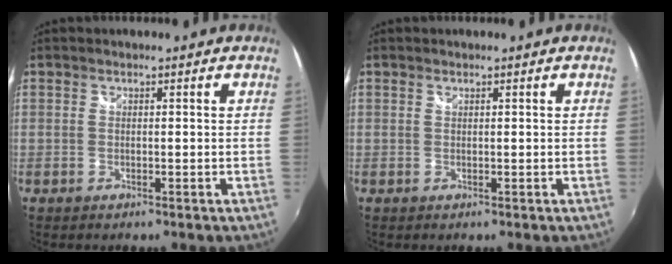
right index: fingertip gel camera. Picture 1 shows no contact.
{"total": 0.0}